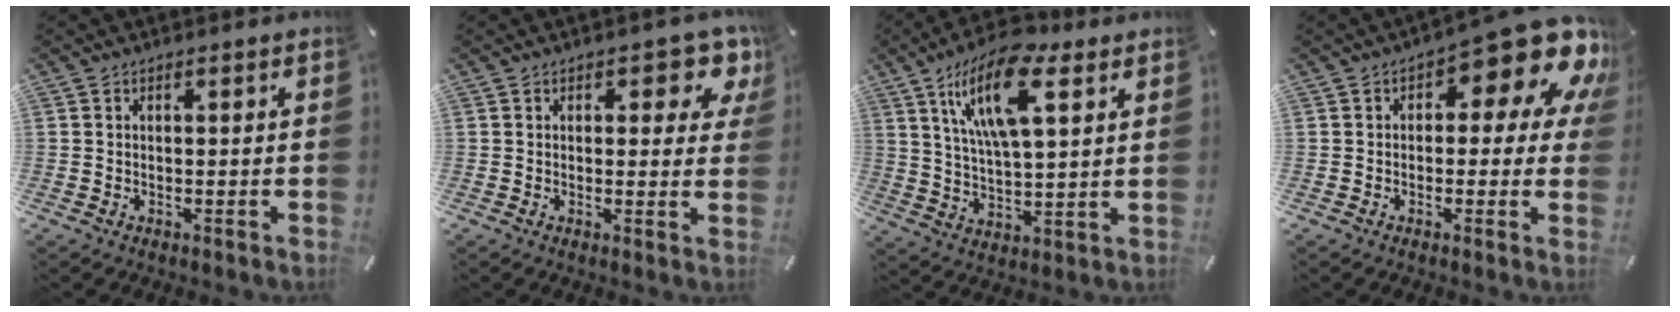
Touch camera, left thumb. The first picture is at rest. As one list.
[{"total": 6.8, "force": [3.5, 3.6, 4.6], "torque": [-0.044, -0.017, 0.052]}, {"total": 17.4, "force": [8.9, 7.2, 13.1], "torque": [-0.249, -0.022, 0.147]}, {"total": 15.9, "force": [7.7, 6.1, 12.5], "torque": [-0.164, -0.055, 0.125]}]